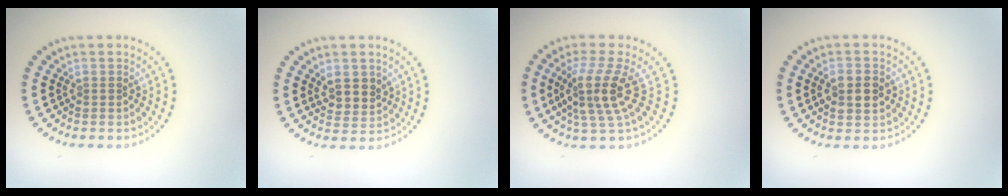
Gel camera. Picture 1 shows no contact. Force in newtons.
{"total": 2.6, "press": 2.4, "slide": 1.0}
{"total": 4.1, "press": 3.1, "slide": 2.7}
{"total": 2.7, "press": 2.7, "slide": 0.1}